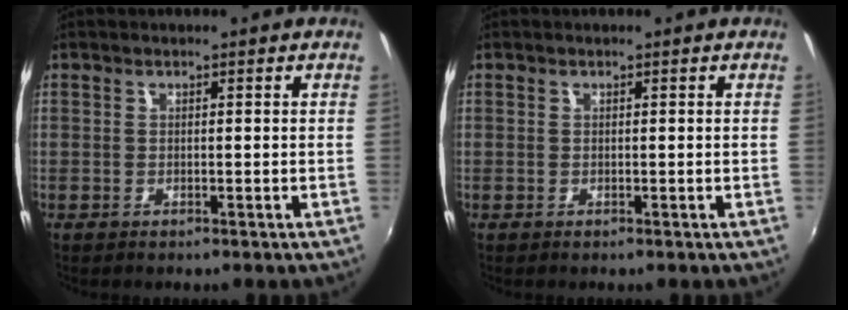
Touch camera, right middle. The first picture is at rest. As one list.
[{"total": 0.0}]